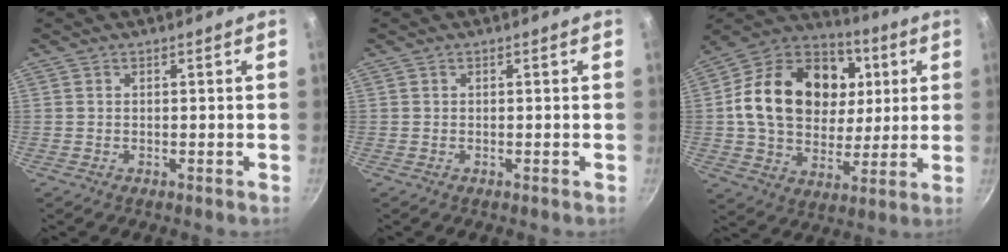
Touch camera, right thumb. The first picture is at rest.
{"total": 0.0}
{"total": 24.9, "force": [4.9, 18.7, 15.8], "torque": [-0.252, 0.011, 0.080]}